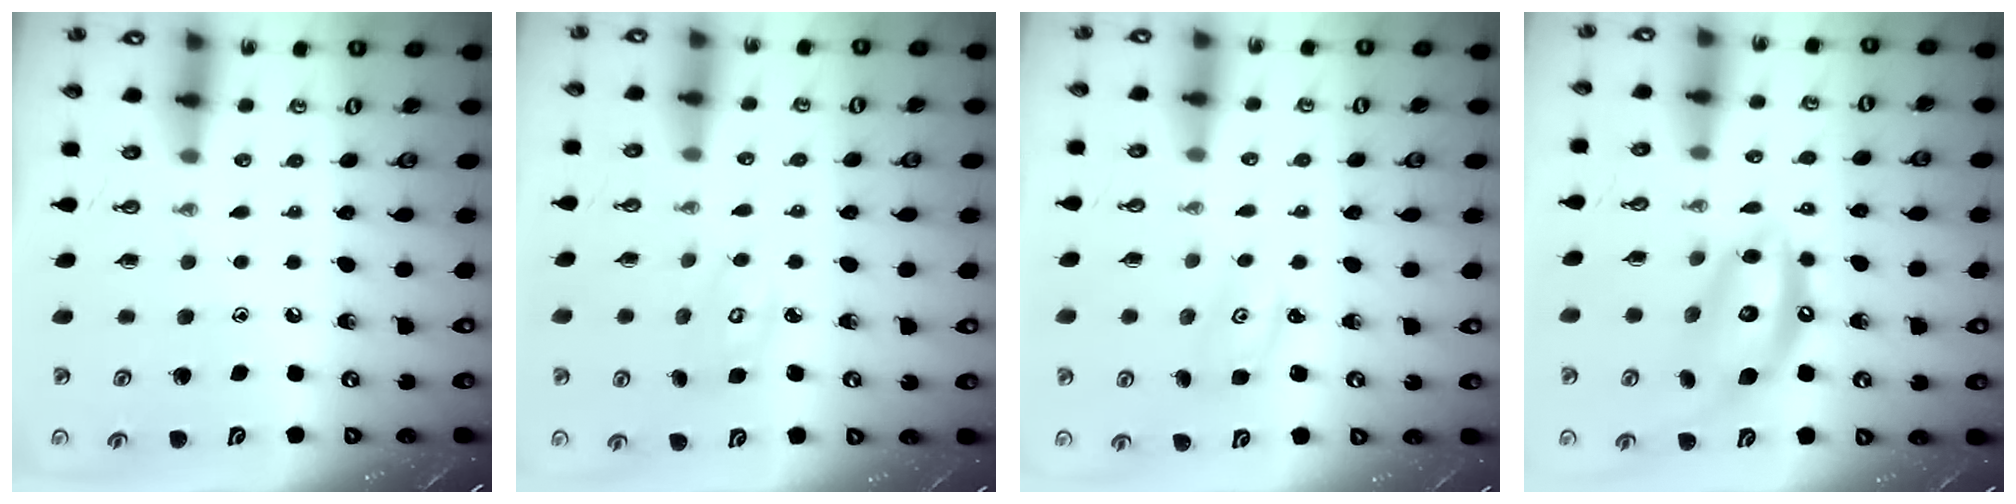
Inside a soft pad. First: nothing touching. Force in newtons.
{"total": 3.0, "press": 3.0, "slide": 0.1}
{"total": 2.0, "press": 2.0, "slide": 0.2}
{"total": 12.4, "press": 12.3, "slide": 1.4}